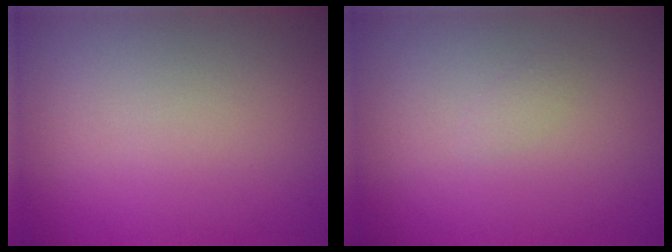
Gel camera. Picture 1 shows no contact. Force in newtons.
{"total": 0.6, "press": 0.6, "slide": 0.0}